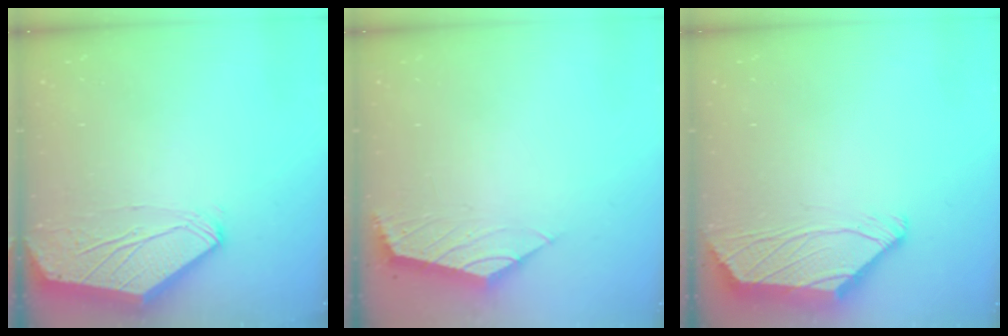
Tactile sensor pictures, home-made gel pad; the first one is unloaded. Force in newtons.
{"total": 1.6, "press": 1.5, "slide": 0.5}
{"total": 2.0, "press": 1.8, "slide": 0.8}